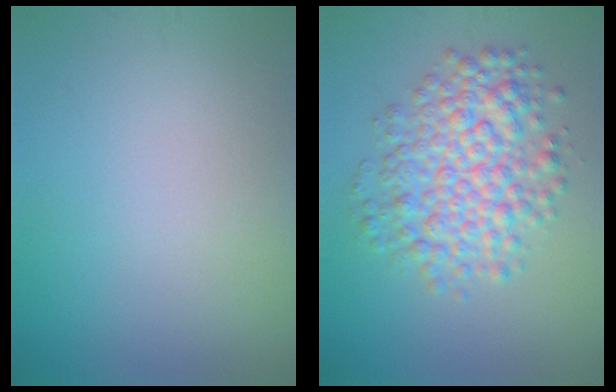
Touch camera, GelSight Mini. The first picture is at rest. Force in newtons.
{"total": 6.2, "press": 6.2, "slide": 0.1}